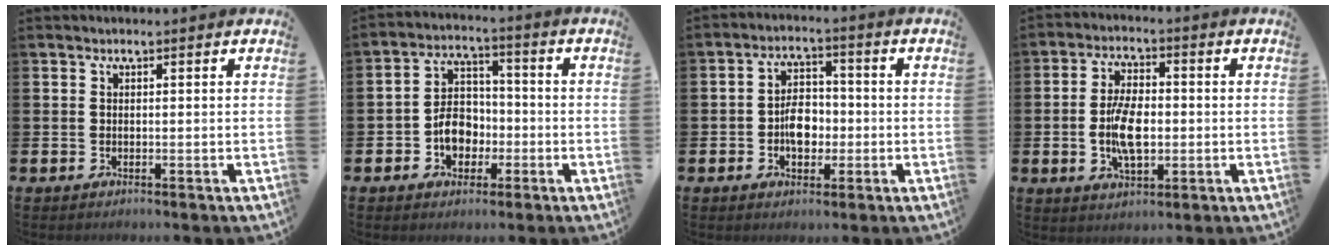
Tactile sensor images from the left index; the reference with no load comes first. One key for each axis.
{"total": 6.0, "fx": -1.7, "fy": 4.7, "fz": 3.3, "tx": -0.062, "ty": 0.014, "tz": -0.033}
{"total": 4.9, "fx": -0.9, "fy": 3.3, "fz": 3.4, "tx": -0.048, "ty": 0.004, "tz": -0.022}
{"total": 6.8, "fx": -0.7, "fy": 3.4, "fz": 5.9, "tx": -0.116, "ty": 0.003, "tz": -0.015}